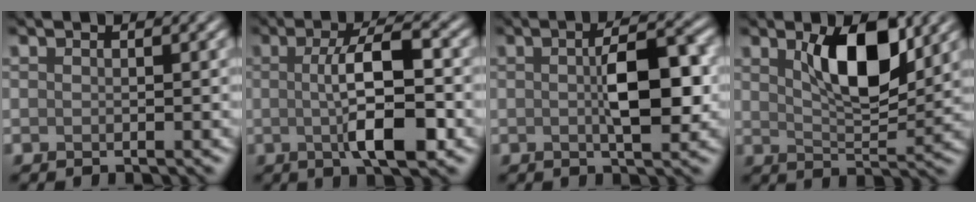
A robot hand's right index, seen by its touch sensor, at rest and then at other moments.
{"total": 6.9, "force": [-0.6, 1.7, 6.6], "torque": [-0.112, 0.003, -0.011]}
{"total": 5.6, "force": [0.1, 2.1, 5.2], "torque": [-0.086, 0.004, 0.003]}
{"total": 6.2, "force": [2.5, 2.4, 5.2], "torque": [-0.088, -0.001, 0.041]}